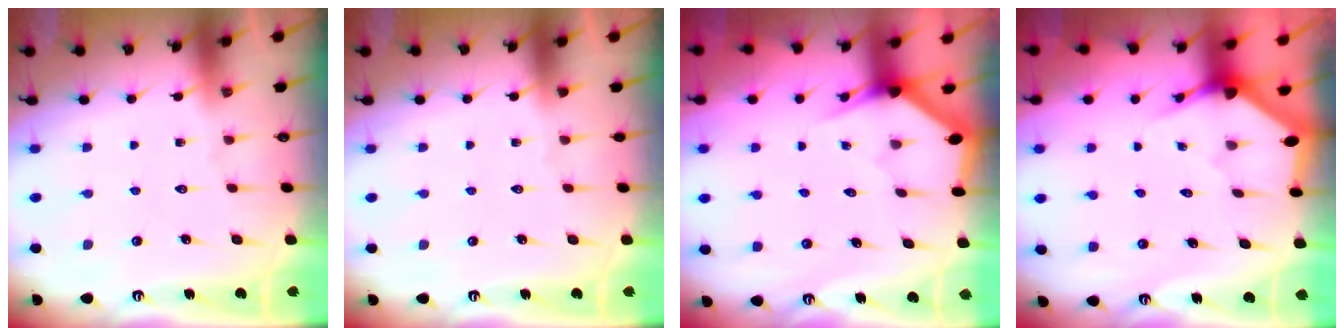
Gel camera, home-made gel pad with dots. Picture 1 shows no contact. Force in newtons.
{"total": 0.0}
{"total": 3.1, "press": 3.1, "slide": 0.2}
{"total": 2.9, "press": 2.9, "slide": 0.2}